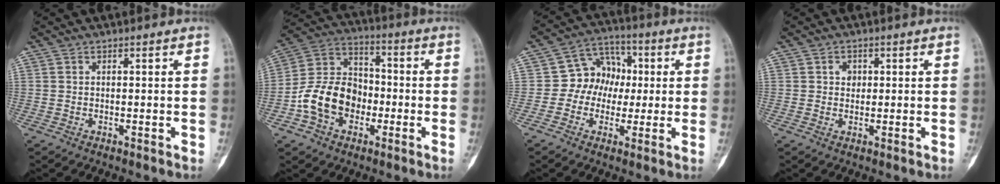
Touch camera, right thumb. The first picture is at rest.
{"total": 14.0, "force": [-4.0, 10.6, 8.3], "torque": [-0.133, 0.045, -0.079]}
{"total": 9.6, "force": [0.1, 8.3, 4.9], "torque": [-0.030, 0.026, -0.010]}
{"total": 2.1, "force": [0.5, 1.9, 0.8], "torque": [0.000, 0.002, 0.007]}